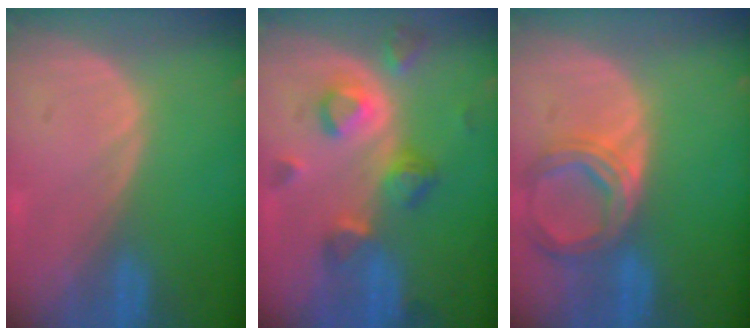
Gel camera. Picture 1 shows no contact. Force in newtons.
{"total": 7.0, "press": 6.9, "slide": 1.2}
{"total": 6.9, "press": 6.3, "slide": 2.6}